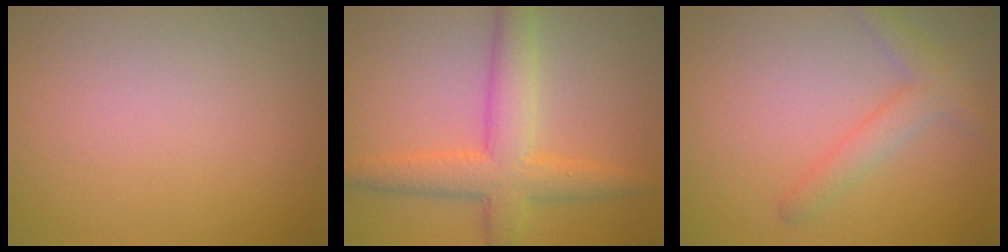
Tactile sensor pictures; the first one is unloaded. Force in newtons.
{"total": 5.5, "press": 5.5, "slide": 0.1}
{"total": 2.7, "press": 2.7, "slide": 0.2}